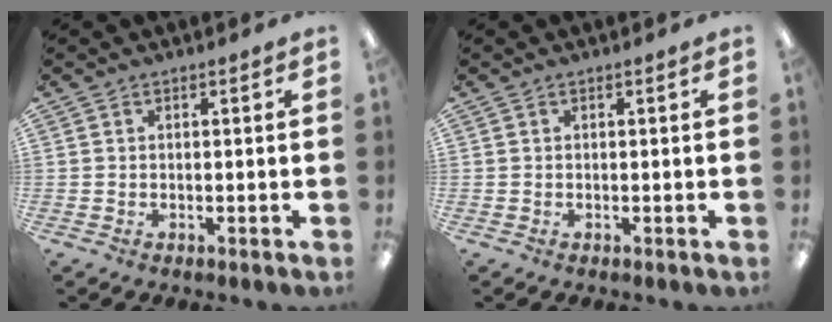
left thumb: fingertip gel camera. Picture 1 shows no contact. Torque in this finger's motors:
{"motor_torque": [0.00, 0.00, 0.00, 0.00, 0.00]}